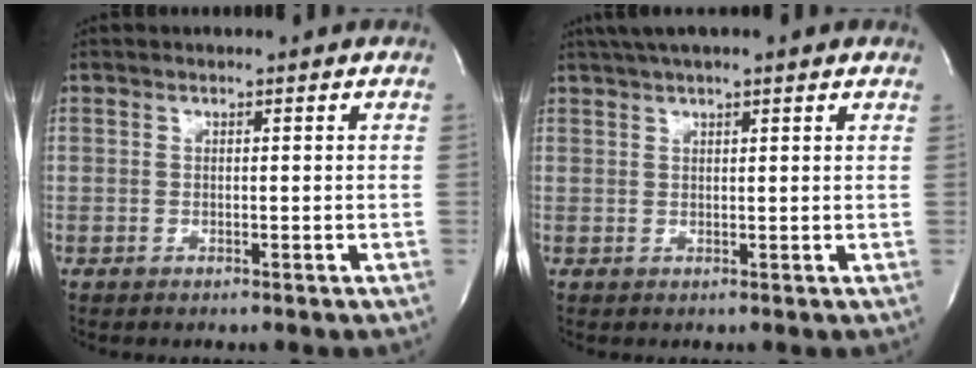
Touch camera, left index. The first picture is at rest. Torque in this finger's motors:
{"motor_torque": [0.20, -0.26, 0.66, 0.17]}